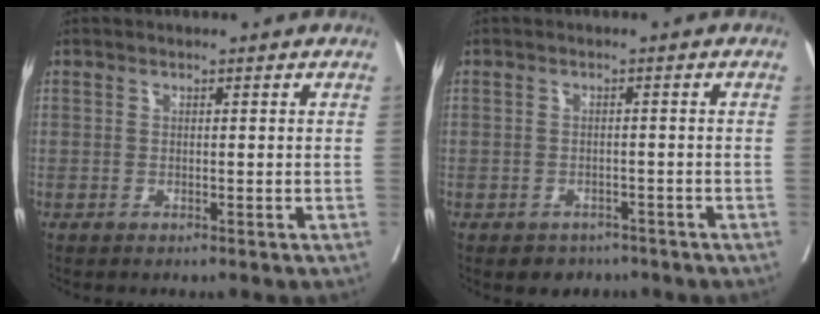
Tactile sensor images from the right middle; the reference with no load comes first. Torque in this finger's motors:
{"motor_torque": [0.48, -0.46, 0.07, 0.03]}